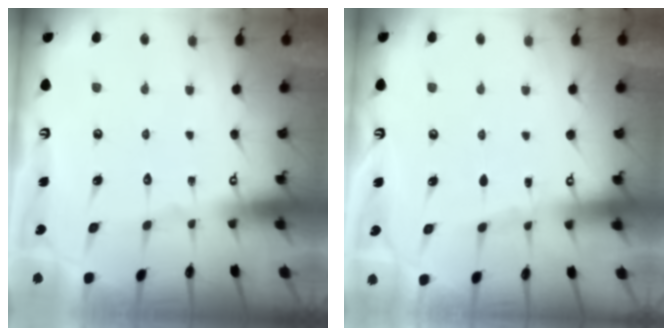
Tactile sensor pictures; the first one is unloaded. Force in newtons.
{"total": 2.4, "press": 2.4, "slide": 0.4}